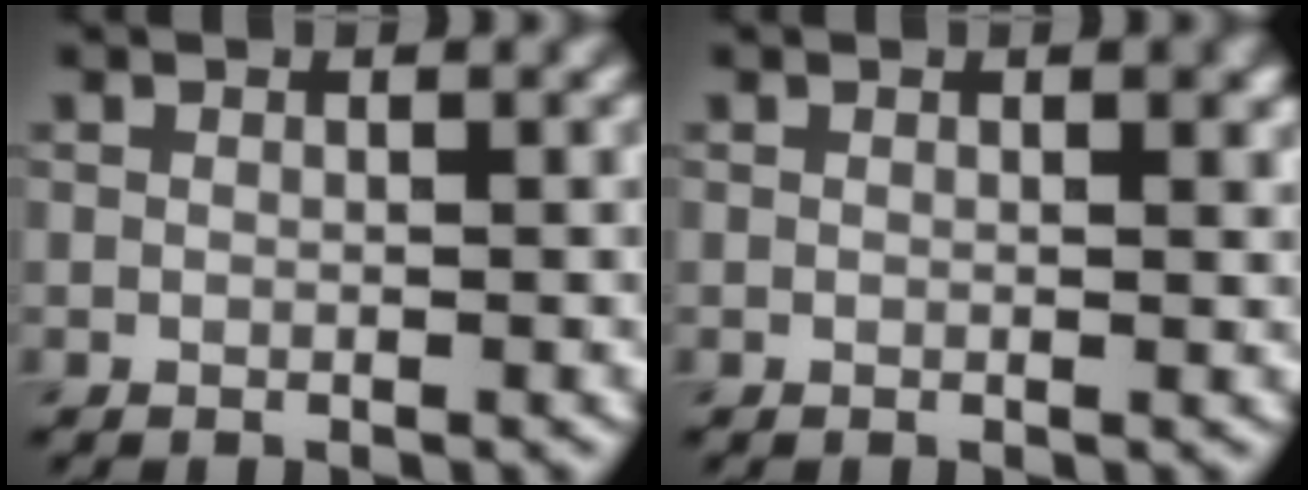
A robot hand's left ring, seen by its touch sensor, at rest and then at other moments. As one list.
[{"total": 0.8, "force": [0.4, 0.2, 0.7], "torque": [-0.005, -0.001, 0.006]}]